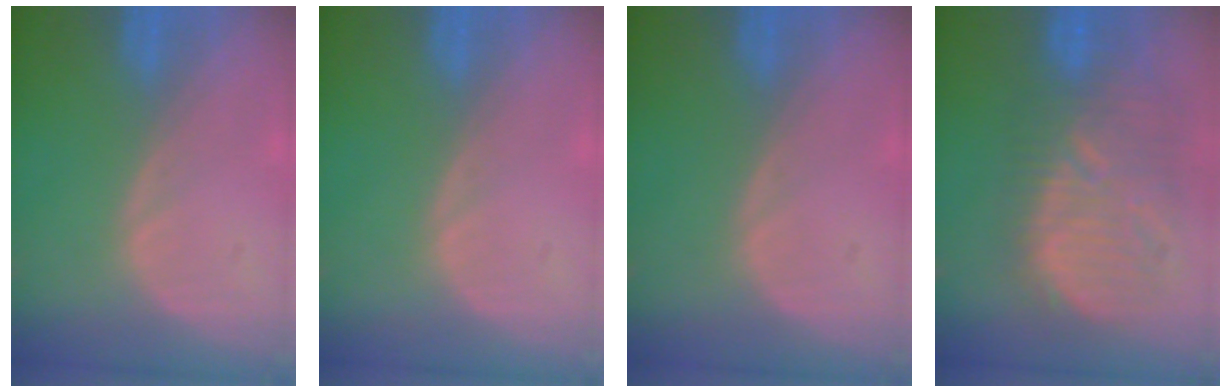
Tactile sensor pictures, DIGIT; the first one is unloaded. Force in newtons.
{"total": 0.0}
{"total": 0.0}
{"total": 12.3, "press": 11.2, "slide": 5.1}